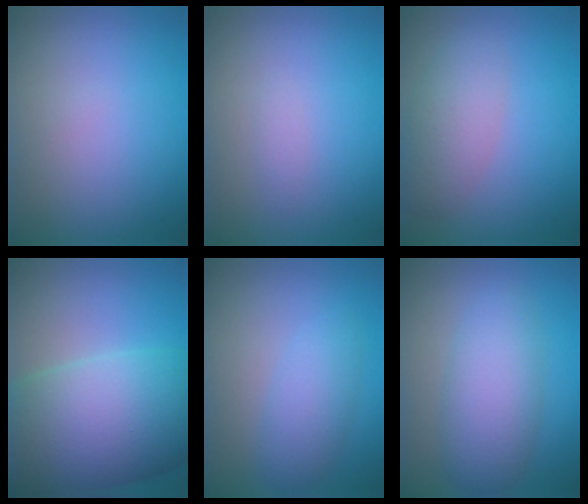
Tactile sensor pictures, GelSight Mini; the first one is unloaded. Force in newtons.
{"total": 0.6, "press": 0.6, "slide": 0.0}
{"total": 3.5, "press": 3.5, "slide": 0.2}
{"total": 13.6, "press": 13.6, "slide": 0.3}
{"total": 2.7, "press": 2.7, "slide": 0.1}
{"total": 4.8, "press": 4.8, "slide": 0.2}